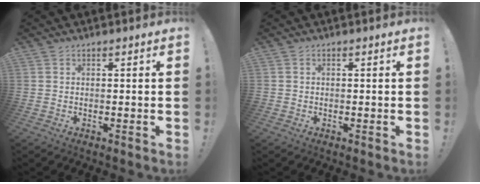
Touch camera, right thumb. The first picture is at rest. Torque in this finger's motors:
{"motor_torque": [-0.18, 0.28, 0.30, -0.14, 0.09]}